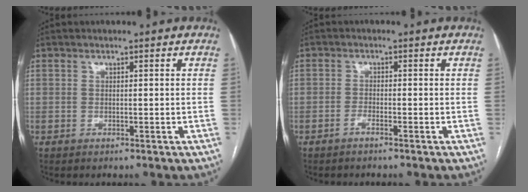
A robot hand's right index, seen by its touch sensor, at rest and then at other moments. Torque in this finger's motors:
{"motor_torque": [-0.88, 0.77, -0.67, -0.21]}